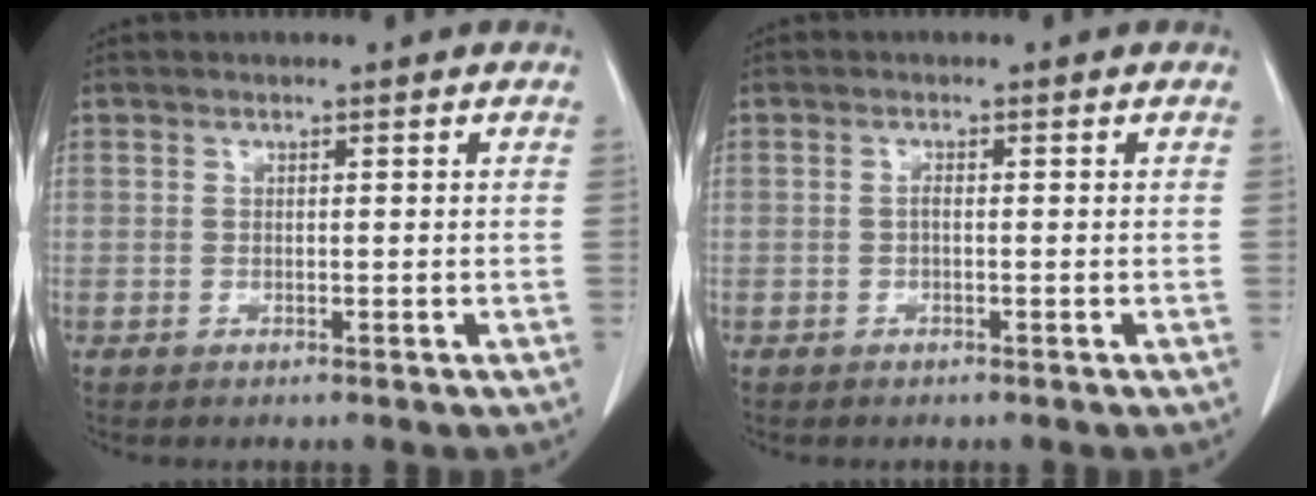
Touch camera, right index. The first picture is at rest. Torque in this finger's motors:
{"motor_torque": [0.03, 0.03, 0.00, 0.01]}